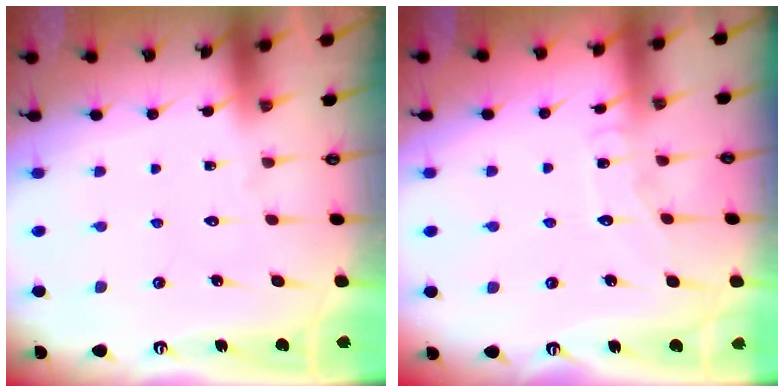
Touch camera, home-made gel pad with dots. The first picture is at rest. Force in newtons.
{"total": 5.8, "press": 5.8, "slide": 0.6}